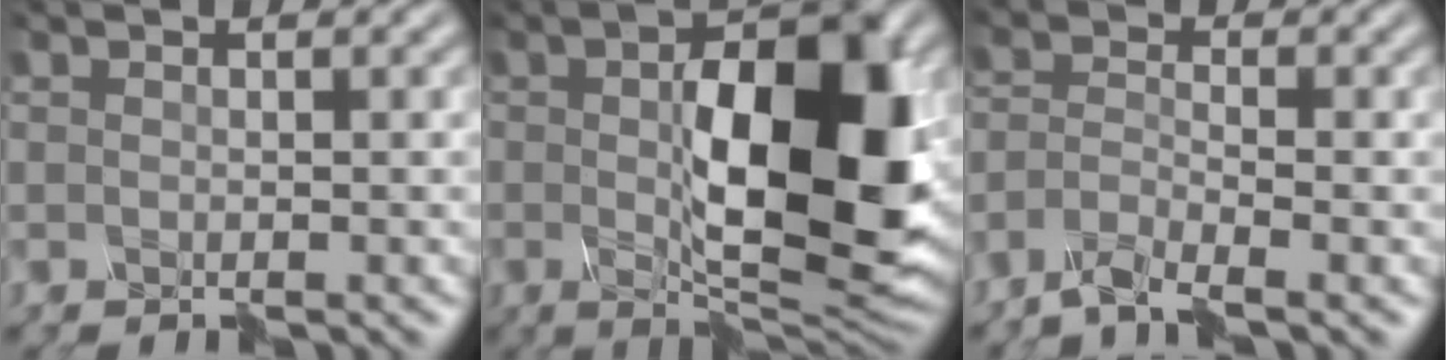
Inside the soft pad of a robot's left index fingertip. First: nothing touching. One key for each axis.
{"total": 11.6, "fx": 0.0, "fy": 4.6, "fz": 10.7, "tx": -0.160, "ty": 0.000, "tz": 0.000}
{"total": 3.4, "fx": -3.3, "fy": -0.5, "fz": 0.3, "tx": -0.028, "ty": -0.001, "tz": -0.074}